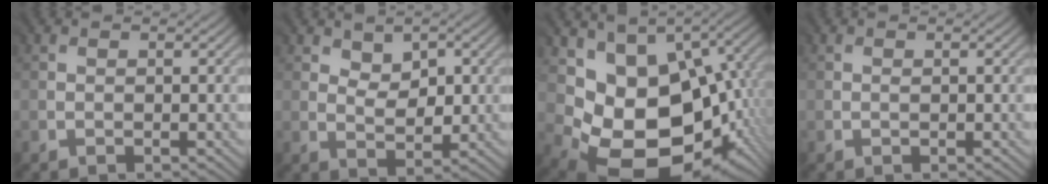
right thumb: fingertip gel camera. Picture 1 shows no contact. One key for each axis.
{"total": 3.7, "fx": 1.9, "fy": 2.3, "fz": 2.1, "tx": -0.033, "ty": -0.008, "tz": 0.035}
{"total": 14.8, "fx": 0.7, "fy": 10.6, "fz": 10.4, "tx": -0.176, "ty": -0.037, "tz": 0.047}
{"total": 0.0}